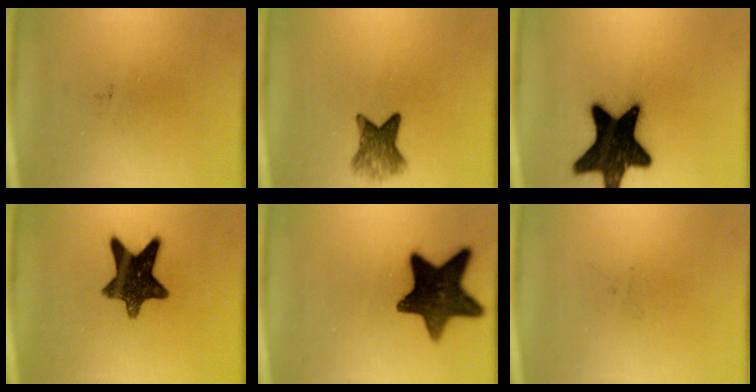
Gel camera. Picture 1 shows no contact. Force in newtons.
{"total": 5.0}
{"total": 20.2}
{"total": 11.9}
{"total": 15.0}
{"total": 0.0}